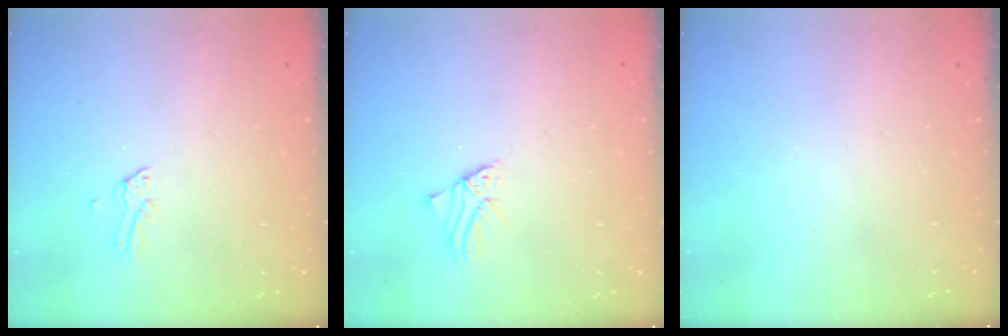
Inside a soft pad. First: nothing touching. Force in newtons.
{"total": 1.4, "press": 1.3, "slide": 0.1}
{"total": 0.0}